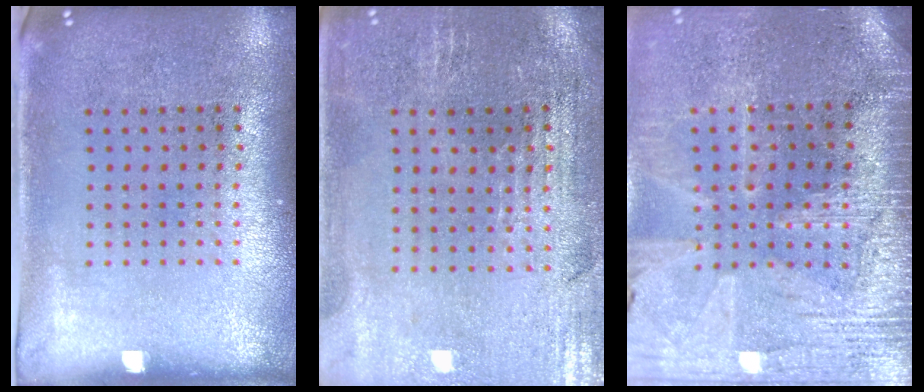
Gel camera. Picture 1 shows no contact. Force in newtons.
{"total": 0.9, "press": 0.8, "slide": 0.4}
{"total": 3.4, "press": 3.2, "slide": 1.2}